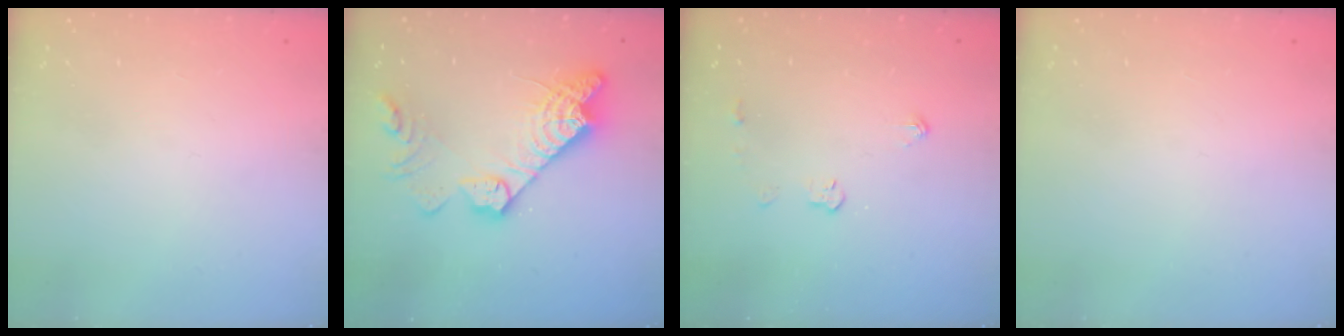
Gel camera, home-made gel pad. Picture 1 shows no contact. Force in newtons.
{"total": 18.2, "press": 18.1, "slide": 1.7}
{"total": 3.9, "press": 3.9, "slide": 0.1}
{"total": 0.0}